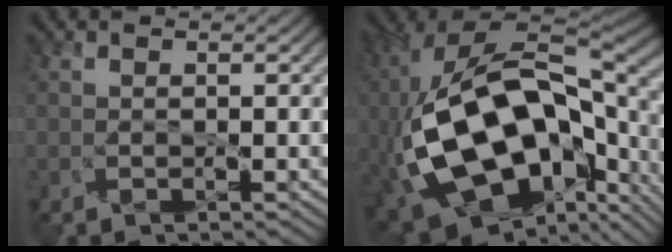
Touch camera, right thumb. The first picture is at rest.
{"total": 18.6, "force": [-2.3, 11.0, 14.9], "torque": [-0.338, -0.020, -0.013]}